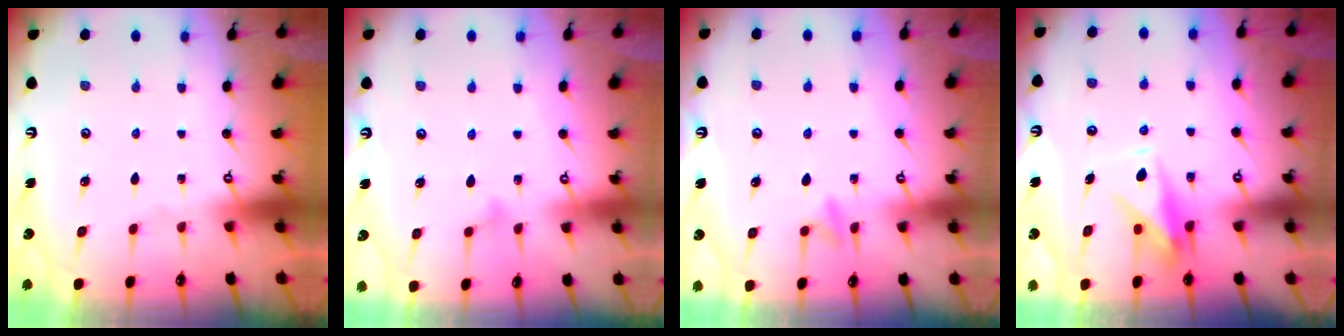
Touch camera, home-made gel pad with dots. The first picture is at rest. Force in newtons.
{"total": 6.5, "press": 6.4, "slide": 0.4}
{"total": 5.5, "press": 5.5, "slide": 1.0}
{"total": 7.7, "press": 7.7, "slide": 0.2}